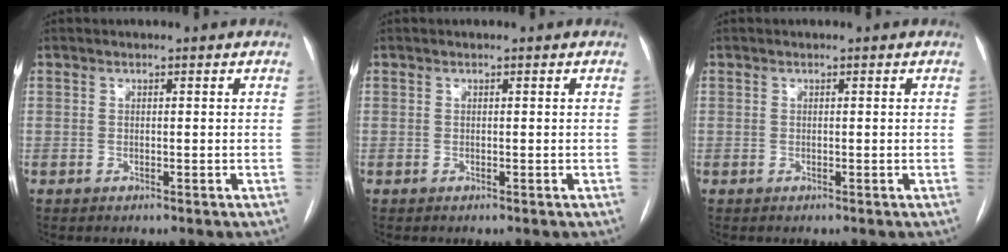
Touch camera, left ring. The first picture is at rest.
{"total": 0.0}
{"total": 0.0}